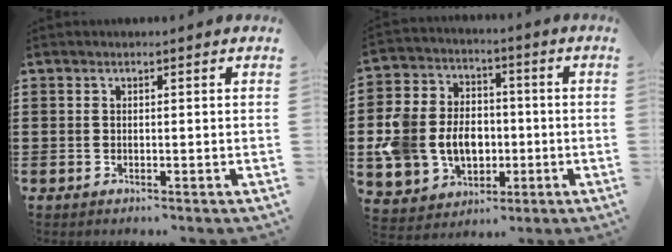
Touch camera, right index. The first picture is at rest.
{"total": 10.0, "force": [-1.5, 8.6, 4.9], "torque": [-0.140, 0.021, -0.022]}